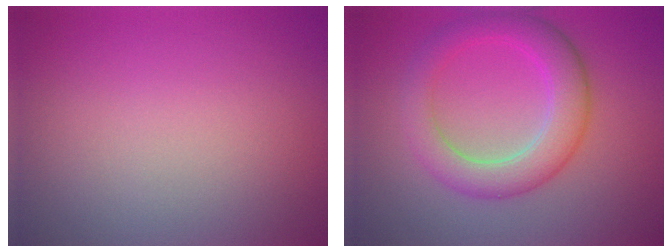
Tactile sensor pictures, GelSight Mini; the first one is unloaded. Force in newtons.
{"total": 5.1, "press": 5.1, "slide": 0.3}